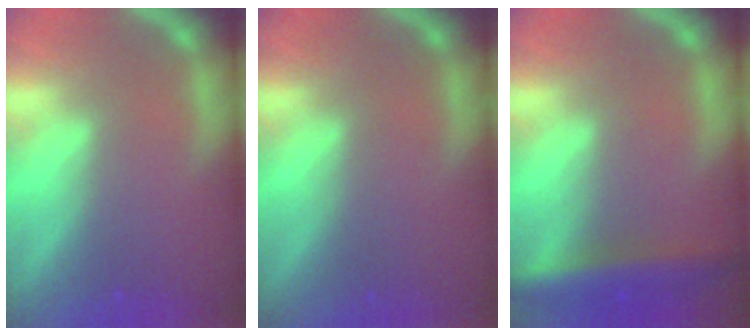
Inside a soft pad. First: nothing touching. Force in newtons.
{"total": 0.0}
{"total": 5.5}